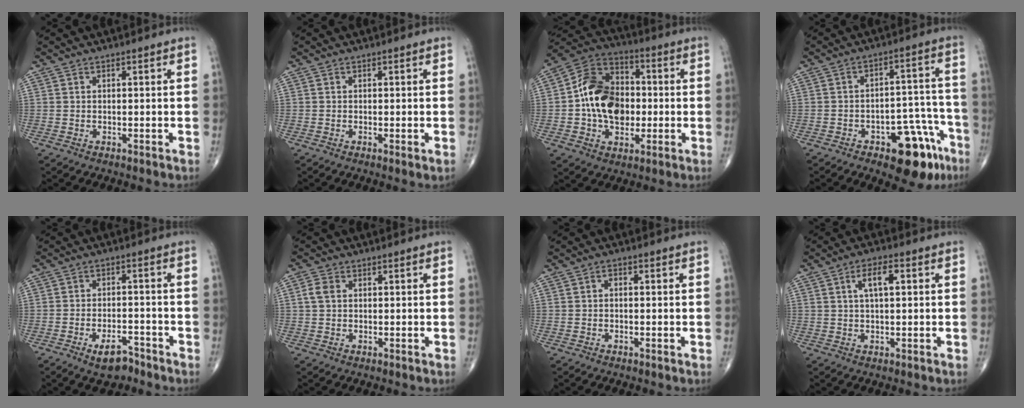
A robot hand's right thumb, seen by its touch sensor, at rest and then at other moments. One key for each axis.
{"total": 1.0, "fx": -0.2, "fy": 0.0, "fz": 0.9, "tx": -0.015, "ty": -0.003, "tz": -0.003}
{"total": 16.1, "fx": -0.7, "fy": 11.6, "fz": 11.2, "tx": -0.164, "ty": 0.030, "tz": -0.016}
{"total": 13.4, "fx": -7.5, "fy": 6.2, "fz": 9.2, "tx": -0.074, "ty": 0.060, "tz": -0.095}
{"total": 5.3, "fx": -3.6, "fy": 2.4, "fz": 3.0, "tx": -0.043, "ty": 0.022, "tz": -0.056}
{"total": 2.6, "fx": 0.5, "fy": 1.9, "fz": 1.7, "tx": -0.038, "ty": 0.007, "tz": 0.008}
{"total": 0.9, "fx": 0.0, "fy": 0.6, "fz": 0.7, "tx": -0.004, "ty": 0.001, "tz": -0.007}
{"total": 4.9, "fx": 1.4, "fy": 1.8, "fz": 4.4, "tx": -0.073, "ty": 0.004, "tz": 0.023}